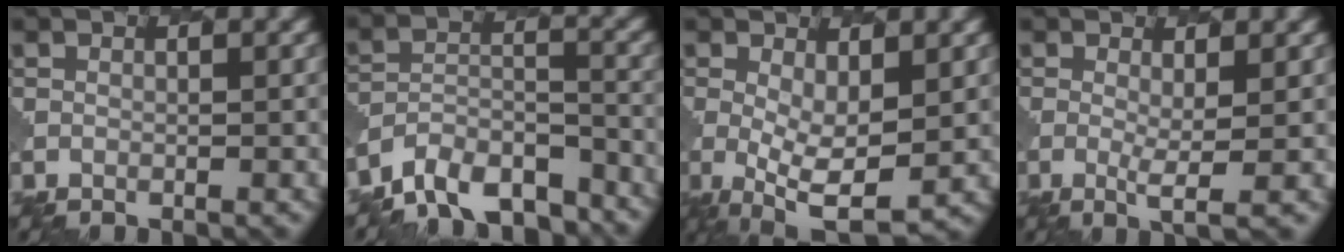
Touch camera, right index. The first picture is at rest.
{"total": 9.0, "force": [-7.9, 3.5, 2.6], "torque": [-0.045, 0.003, -0.114]}
{"total": 5.5, "force": [0.0, 2.3, 4.9], "torque": [-0.103, -0.015, 0.004]}
{"total": 2.2, "force": [0.3, 0.2, 2.2], "torque": [-0.046, -0.011, 0.005]}